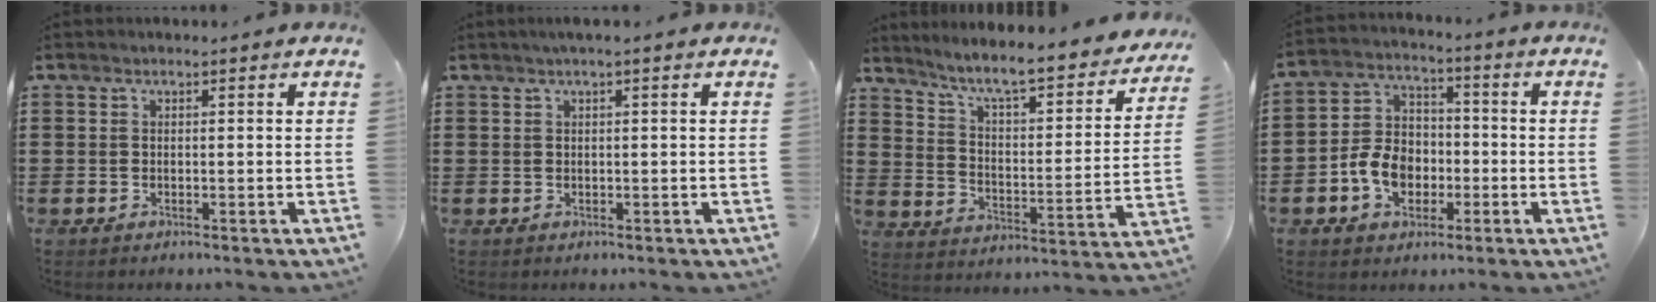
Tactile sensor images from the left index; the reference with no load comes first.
{"total": 1.0, "force": [0.2, -0.1, 1.0], "torque": [-0.015, -0.003, 0.004]}
{"total": 6.4, "force": [5.6, -0.5, 3.2], "torque": [-0.084, -0.048, 0.086]}
{"total": 7.9, "force": [-2.7, 5.9, 4.4], "torque": [-0.109, 0.015, -0.053]}